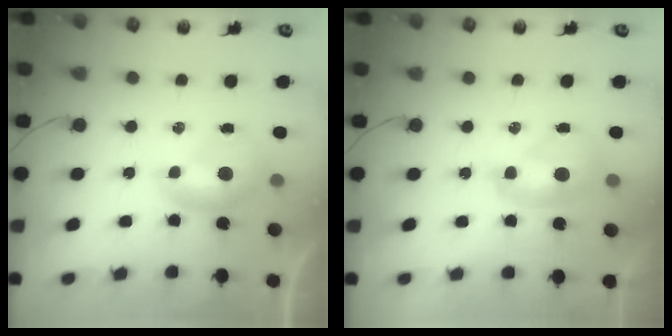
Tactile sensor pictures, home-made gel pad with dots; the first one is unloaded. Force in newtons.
{"total": 2.1, "press": 2.1, "slide": 0.3}